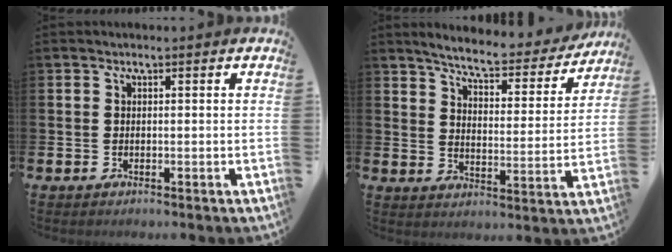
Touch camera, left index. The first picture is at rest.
{"total": 6.4, "force": [6.0, 0.8, 2.0], "torque": [-0.062, -0.043, 0.100]}